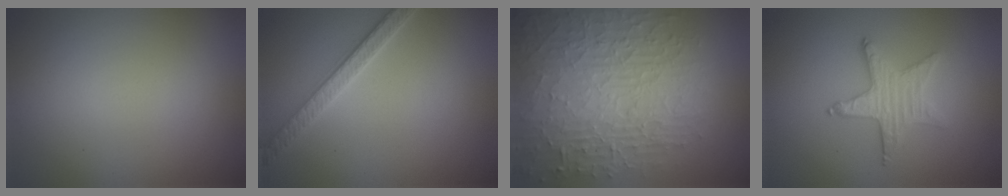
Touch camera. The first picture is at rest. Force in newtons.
{"total": 2.7, "press": 2.7, "slide": 0.3}
{"total": 8.8, "press": 6.2, "slide": 6.2}
{"total": 3.2, "press": 2.8, "slide": 1.5}